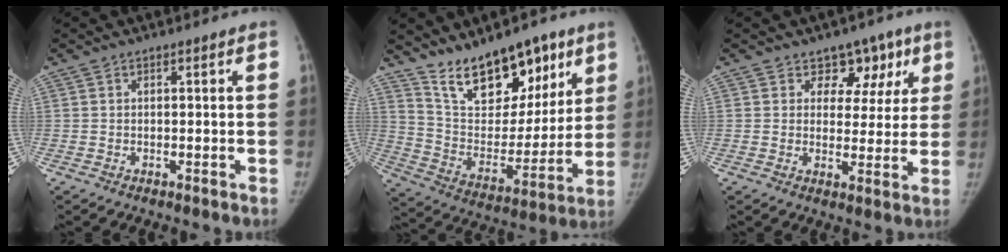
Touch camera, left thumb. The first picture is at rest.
{"total": 18.5, "force": [12.9, 9.2, 9.5], "torque": [-0.091, -0.074, 0.225]}
{"total": 7.5, "force": [4.4, 5.7, 2.0], "torque": [0.027, -0.012, 0.054]}